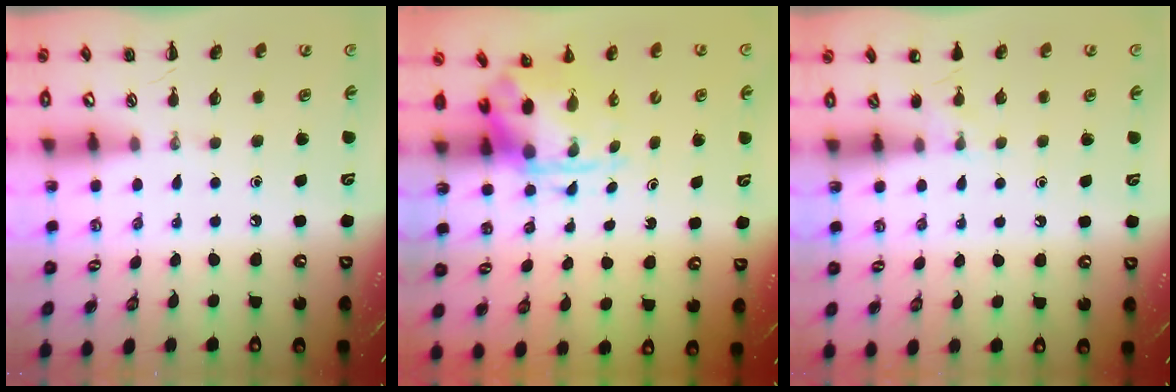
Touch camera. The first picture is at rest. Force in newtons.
{"total": 3.7, "press": 3.6, "slide": 0.9}
{"total": 3.7, "press": 3.6, "slide": 1.1}